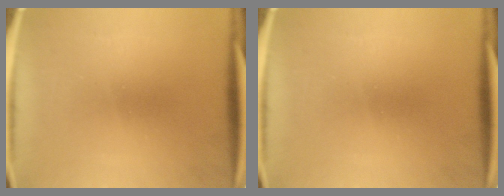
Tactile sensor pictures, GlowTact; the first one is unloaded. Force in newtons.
{"total": 0.0}